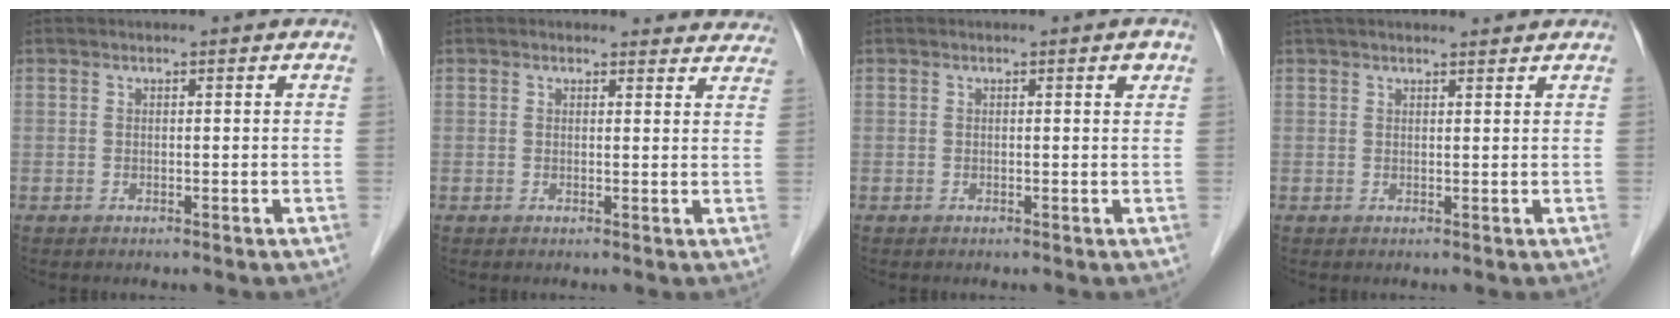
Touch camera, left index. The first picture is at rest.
{"total": 6.5, "force": [6.1, 2.3, -0.1], "torque": [0.035, -0.006, 0.036]}
{"total": 0.9, "force": [0.4, 0.2, 0.7], "torque": [-0.008, -0.004, 0.002]}
{"total": 9.7, "force": [8.8, 1.7, 3.8], "torque": [-0.053, 0.035, 0.122]}